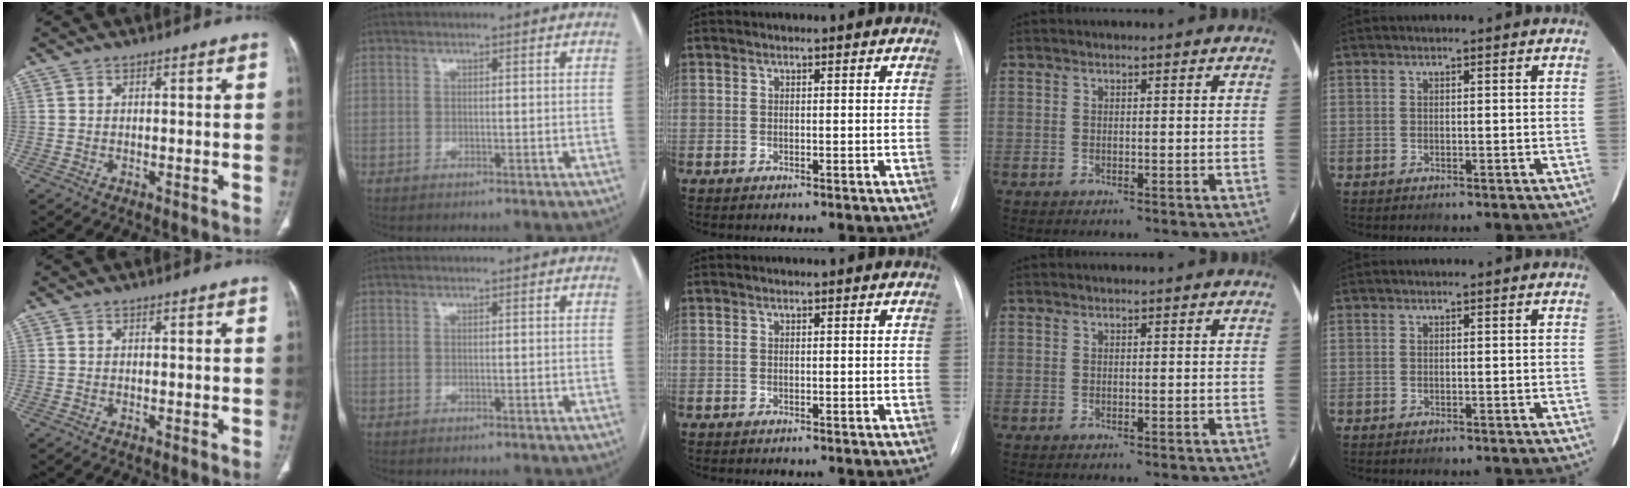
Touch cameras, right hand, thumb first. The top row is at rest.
{}